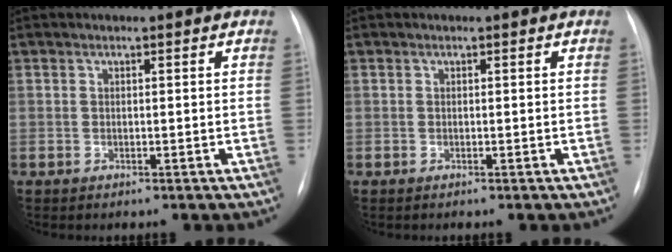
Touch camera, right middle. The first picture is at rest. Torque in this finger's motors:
{"motor_torque": [-0.58, -0.18, 0.01, 0.00]}